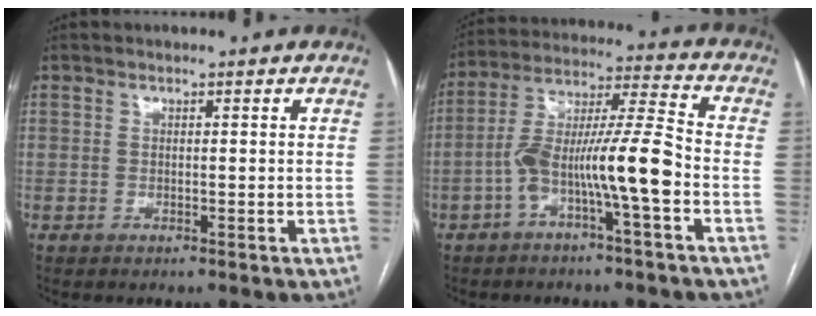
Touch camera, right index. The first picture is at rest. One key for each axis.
{"total": 12.0, "fx": -4.0, "fy": 0.3, "fz": 11.4, "tx": -0.211, "ty": 0.028, "tz": -0.073}